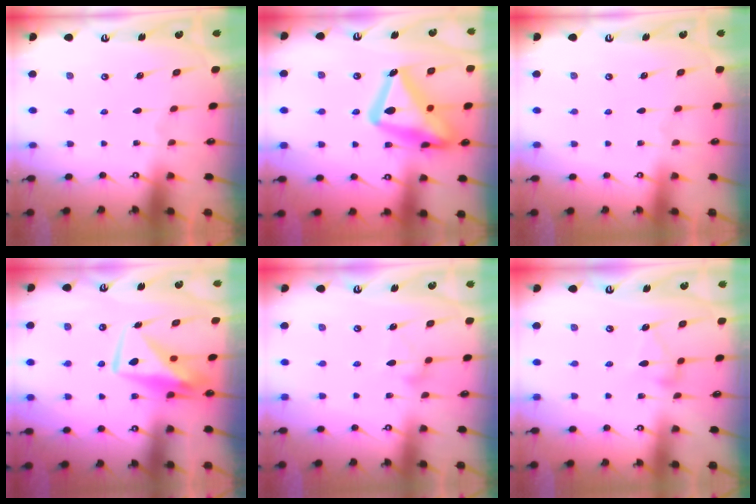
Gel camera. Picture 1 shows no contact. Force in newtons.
{"total": 24.0, "press": 24.0, "slide": 1.6}
{"total": 3.8, "press": 3.8, "slide": 0.1}
{"total": 11.0, "press": 11.0, "slide": 0.9}
{"total": 9.7, "press": 9.7, "slide": 0.5}
{"total": 6.4, "press": 6.4, "slide": 0.3}